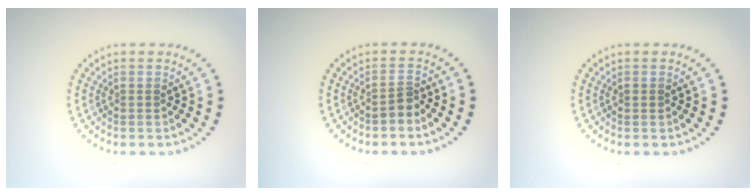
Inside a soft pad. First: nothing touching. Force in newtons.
{"total": 1.5, "press": 1.1, "slide": 1.0}
{"total": 0.5, "press": 0.5, "slide": 0.1}